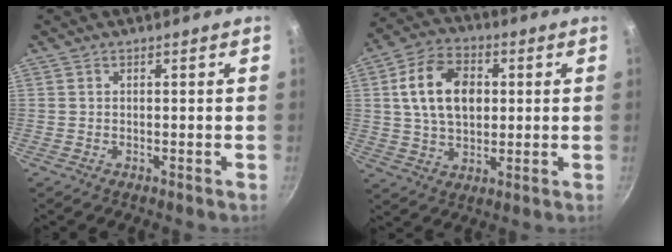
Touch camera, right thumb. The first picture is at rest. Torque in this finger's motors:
{"motor_torque": [-0.26, 1.73, 1.06, 0.26, 0.28]}